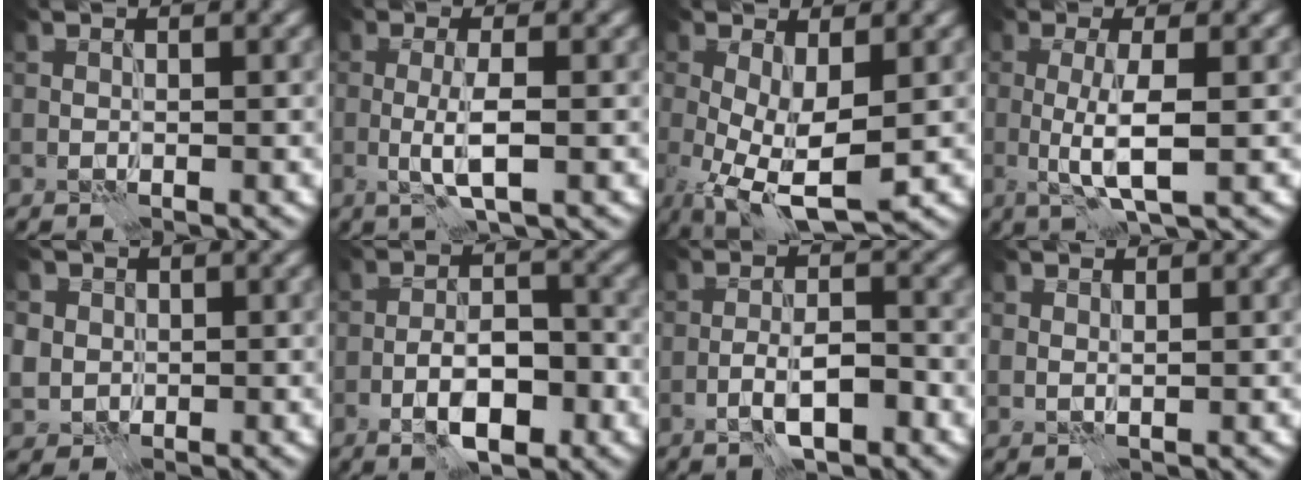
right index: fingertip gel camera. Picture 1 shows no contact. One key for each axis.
{"total": 2.9, "fx": -0.6, "fy": 0.2, "fz": 2.9, "tx": -0.055, "ty": -0.001, "tz": -0.014}
{"total": 7.0, "fx": -1.7, "fy": 2.7, "fz": 6.3, "tx": -0.129, "ty": -0.018, "tz": -0.025}
{"total": 4.0, "fx": -0.4, "fy": 0.4, "fz": 3.9, "tx": -0.077, "ty": -0.004, "tz": -0.009}
{"total": 4.2, "fx": 1.3, "fy": 3.7, "fz": 1.3, "tx": -0.045, "ty": 0.010, "tz": 0.020}
{"total": 5.3, "fx": -2.7, "fy": 1.9, "fz": 4.2, "tx": -0.062, "ty": 0.007, "tz": -0.048}
{"total": 3.8, "fx": -2.3, "fy": 0.9, "fz": 3.0, "tx": -0.051, "ty": 0.004, "tz": -0.041}
{"total": 0.6, "fx": 0.5, "fy": 0.2, "fz": 0.3, "tx": -0.007, "ty": -0.003, "tz": 0.013}